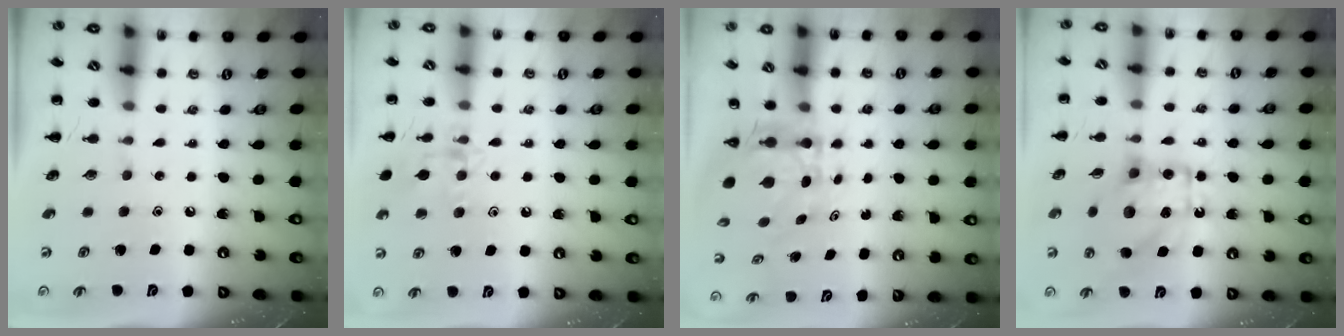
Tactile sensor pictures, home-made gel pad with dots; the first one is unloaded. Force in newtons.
{"total": 11.7, "press": 11.7, "slide": 0.8}
{"total": 4.9, "press": 4.8, "slide": 1.0}
{"total": 13.3, "press": 13.2, "slide": 1.4}